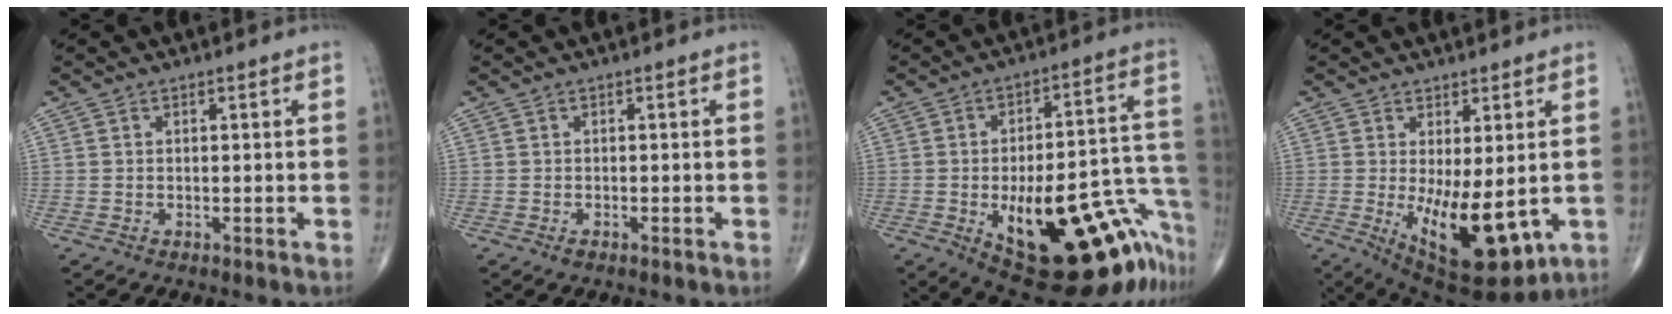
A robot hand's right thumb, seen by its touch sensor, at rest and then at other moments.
{"total": 0.7, "force": [-0.5, 0.3, 0.5], "torque": [-0.011, 0.000, -0.007]}
{"total": 28.7, "force": [-12.6, 10.5, 23.6], "torque": [-0.226, 0.075, -0.160]}
{"total": 13.2, "force": [-2.1, 5.3, 11.9], "torque": [-0.179, -0.027, -0.008]}